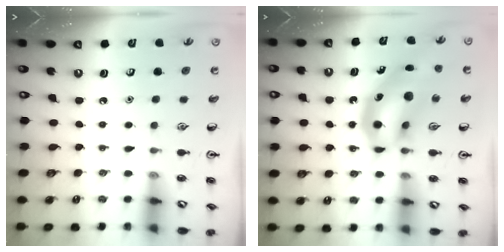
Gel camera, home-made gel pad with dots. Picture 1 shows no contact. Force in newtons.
{"total": 12.1, "press": 11.6, "slide": 3.5}